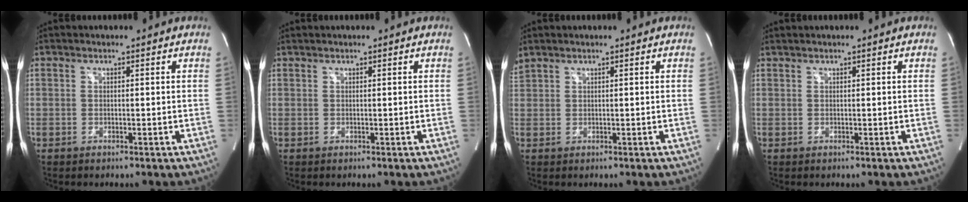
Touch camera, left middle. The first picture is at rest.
{"total": 0.6, "force": [0.6, -0.1, 0.2], "torque": [-0.008, 0.011, 0.016]}
{"total": 1.8, "force": [1.7, 0.2, 0.6], "torque": [-0.029, 0.023, 0.043]}
{"total": 0.9, "force": [0.8, -0.1, 0.3], "torque": [-0.009, 0.012, 0.022]}